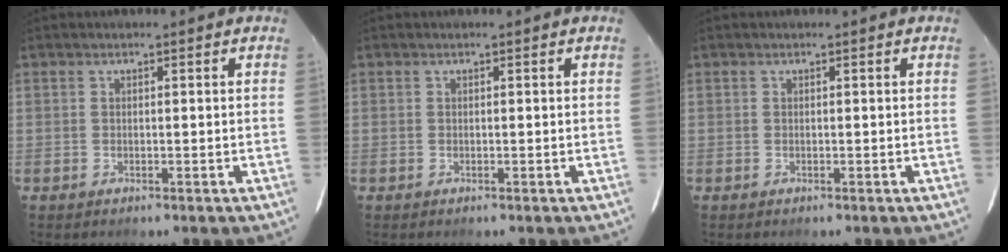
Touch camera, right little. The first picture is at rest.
{"total": 0.0}
{"total": 0.0}